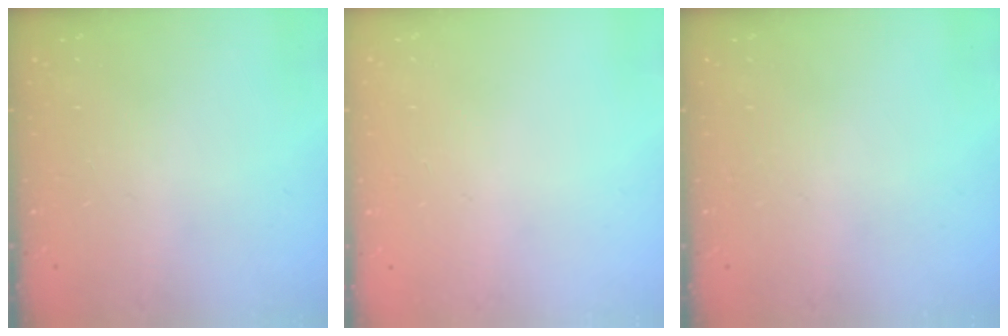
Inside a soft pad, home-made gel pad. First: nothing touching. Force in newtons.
{"total": 0.7, "press": 0.6, "slide": 0.3}
{"total": 0.0}